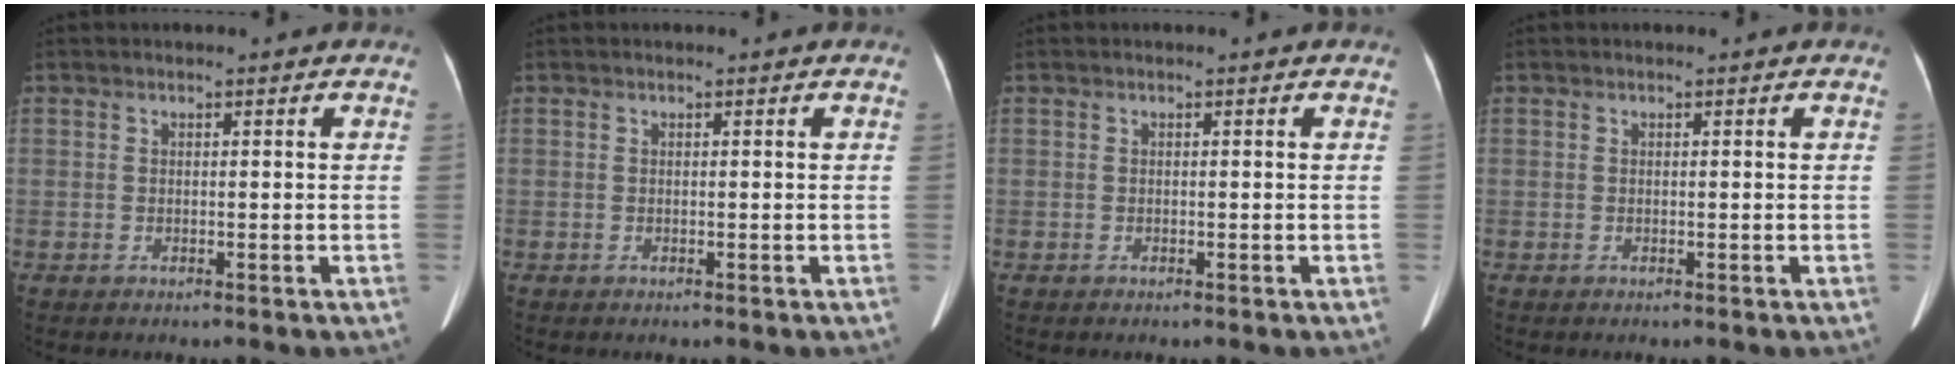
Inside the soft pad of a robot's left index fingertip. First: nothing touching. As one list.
[{"total": 0.0}, {"total": 0.0}, {"total": 0.0}]